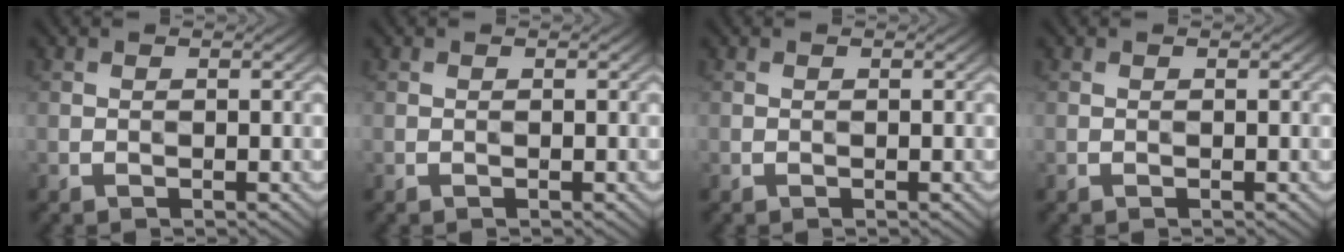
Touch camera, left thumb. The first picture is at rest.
{"total": 0.0}
{"total": 0.0}
{"total": 0.0}